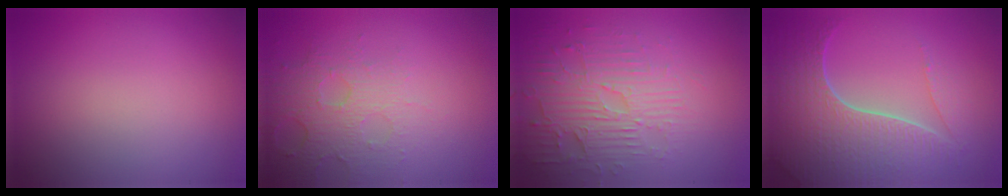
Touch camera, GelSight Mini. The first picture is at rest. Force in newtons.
{"total": 4.8, "press": 3.4, "slide": 3.4}
{"total": 4.1, "press": 3.9, "slide": 1.4}
{"total": 7.1, "press": 5.2, "slide": 4.9}